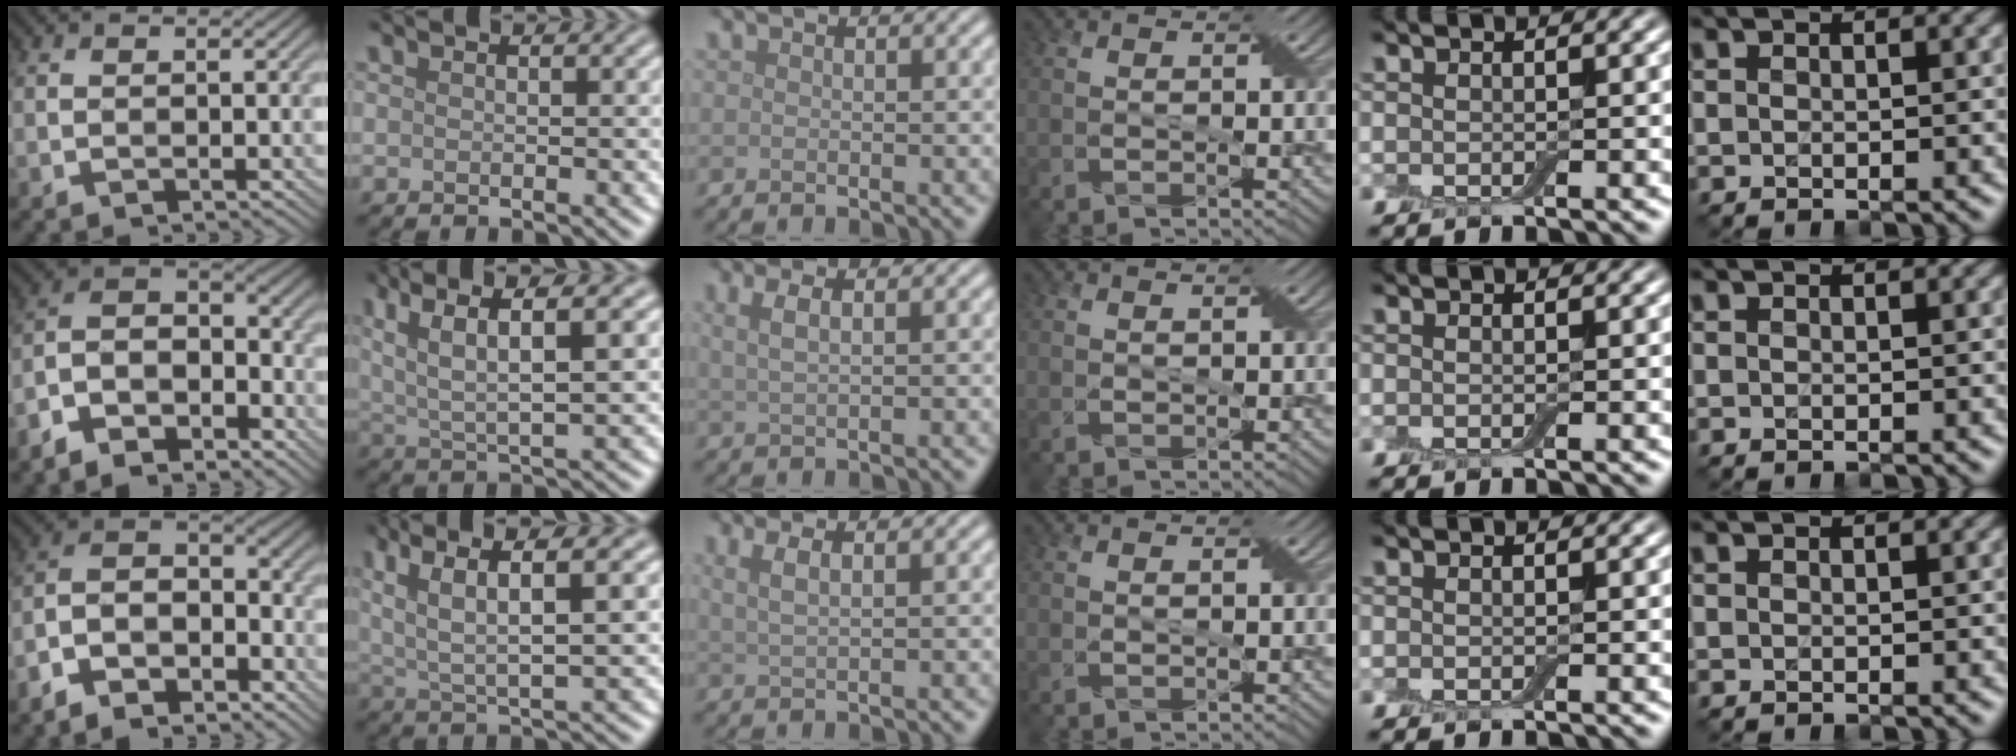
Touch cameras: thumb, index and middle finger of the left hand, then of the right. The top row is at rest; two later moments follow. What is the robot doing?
{"motion": "extract", "object": "backpack"}